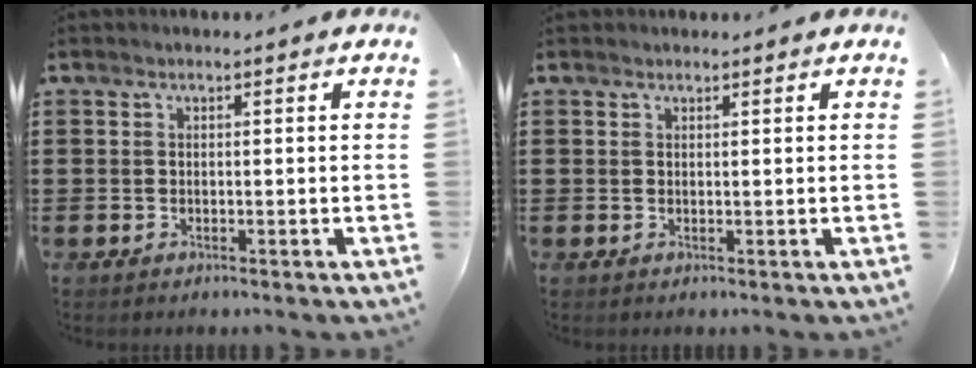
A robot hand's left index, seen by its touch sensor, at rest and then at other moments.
{"total": 0.7, "force": [0.6, 0.2, 0.1], "torque": [-0.003, 0.000, 0.013]}